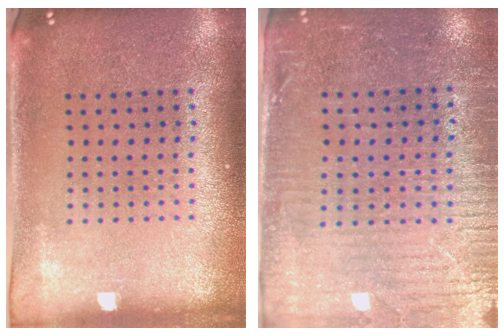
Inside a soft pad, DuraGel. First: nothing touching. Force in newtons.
{"total": 3.5, "press": 2.9, "slide": 1.8}